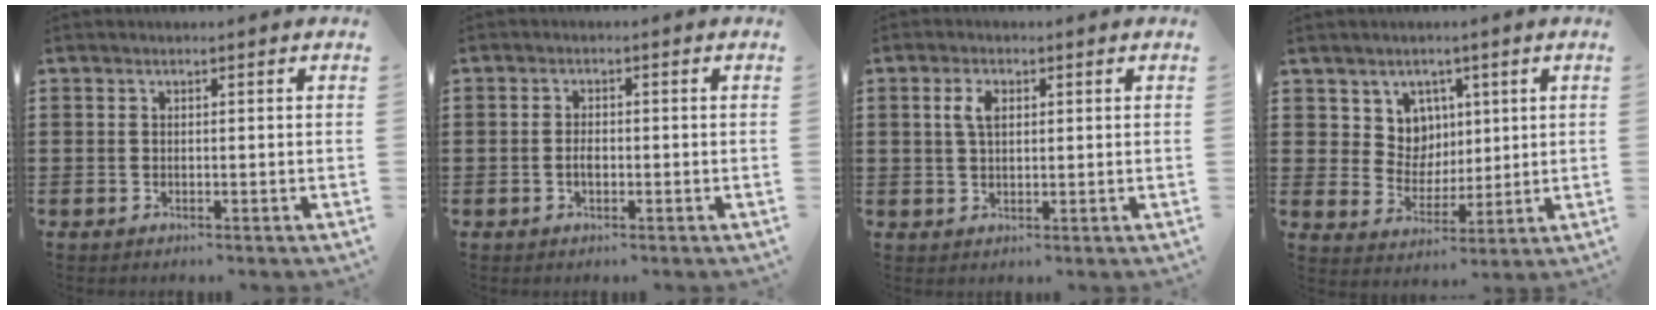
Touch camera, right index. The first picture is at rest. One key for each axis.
{"total": 1.6, "fx": -0.4, "fy": 0.7, "fz": 1.4, "tx": -0.027, "ty": 0.000, "tz": -0.006}
{"total": 3.3, "fx": 0.9, "fy": 1.6, "fz": 2.7, "tx": -0.058, "ty": 0.010, "tz": 0.013}
{"total": 6.2, "fx": 3.0, "fy": 5.3, "fz": 1.3, "tx": -0.048, "ty": 0.000, "tz": 0.056}